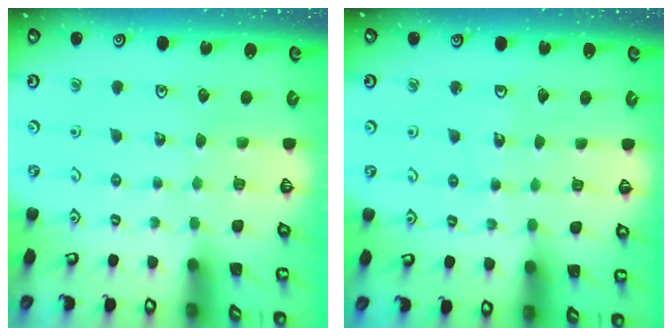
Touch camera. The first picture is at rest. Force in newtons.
{"total": 3.4, "press": 3.4, "slide": 0.2}